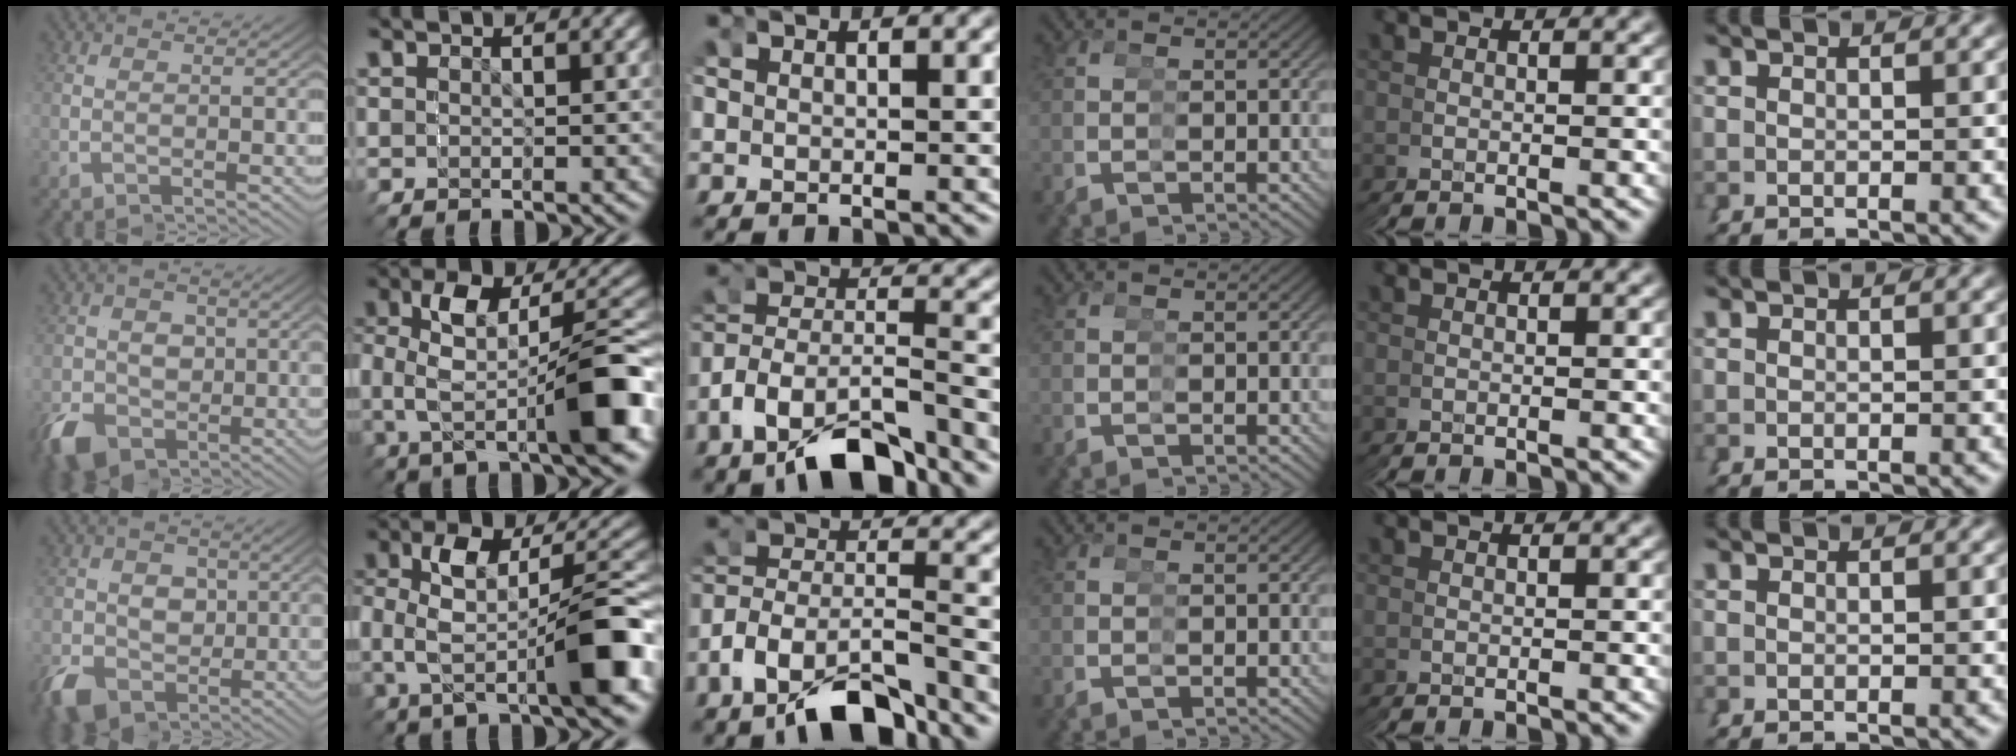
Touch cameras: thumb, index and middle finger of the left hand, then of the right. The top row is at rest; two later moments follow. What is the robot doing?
{"motion": "grasp_and_lifting", "object": "stress ball aka squeeze ball"}